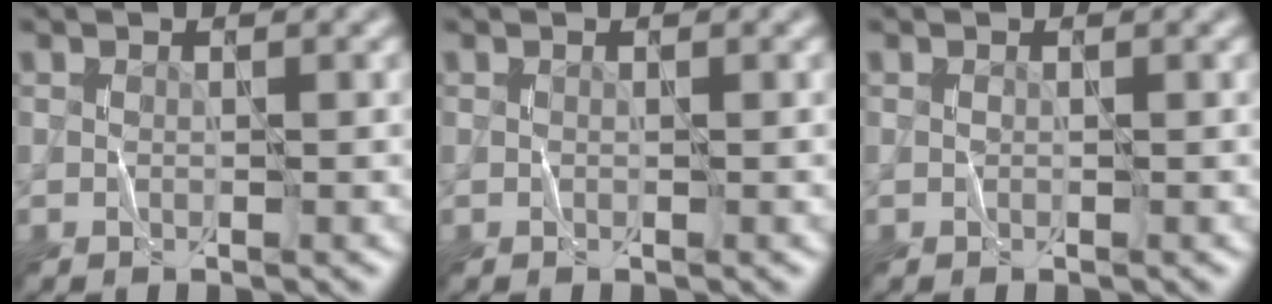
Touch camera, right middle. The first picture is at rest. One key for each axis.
{"total": 0.0}
{"total": 0.0}